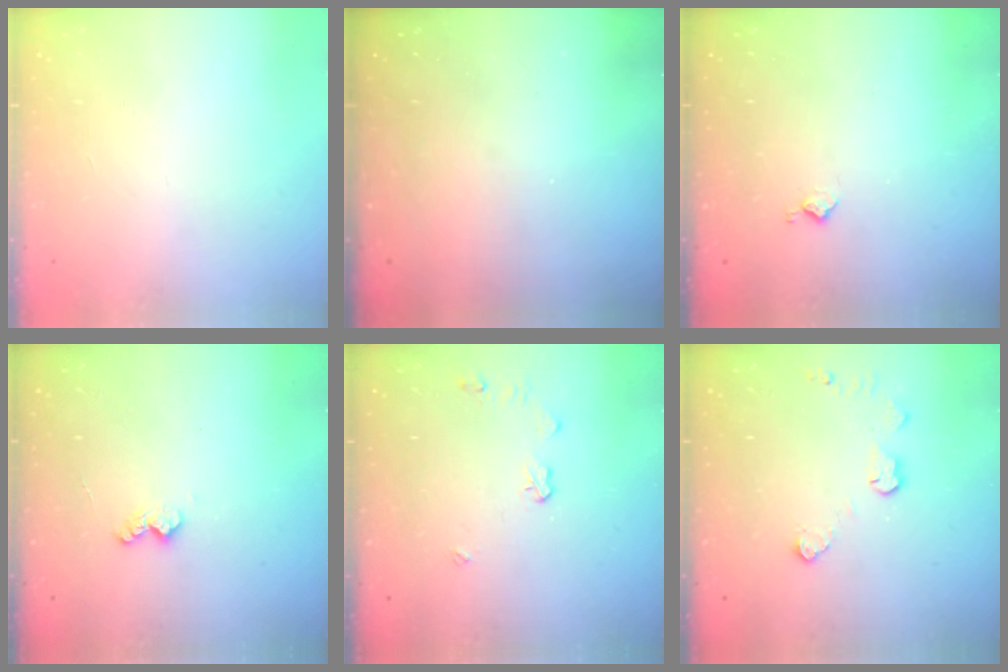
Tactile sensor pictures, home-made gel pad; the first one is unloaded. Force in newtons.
{"total": 0.0}
{"total": 3.8, "press": 3.7, "slide": 0.7}
{"total": 5.9, "press": 5.9, "slide": 0.5}
{"total": 4.9, "press": 4.9, "slide": 0.2}
{"total": 4.6, "press": 4.6, "slide": 0.2}